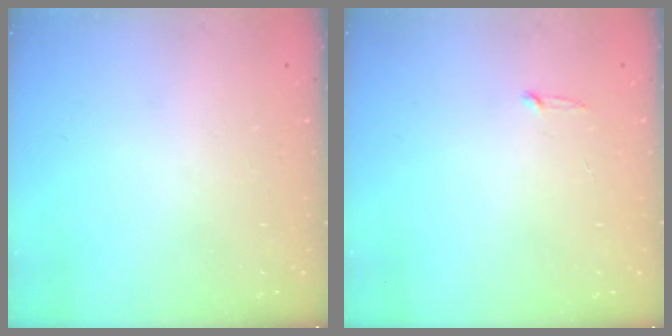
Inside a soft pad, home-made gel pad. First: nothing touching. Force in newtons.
{"total": 2.5, "press": 2.5, "slide": 0.2}